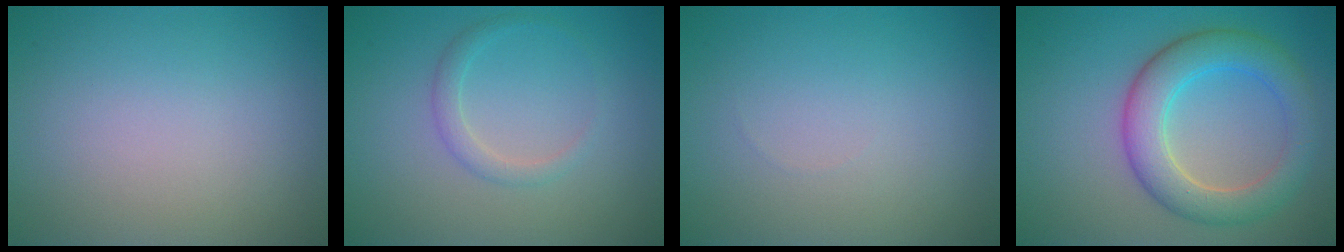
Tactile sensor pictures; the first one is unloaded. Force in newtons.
{"total": 1.4, "press": 1.4, "slide": 0.0}
{"total": 0.0}
{"total": 5.9, "press": 5.9, "slide": 0.1}